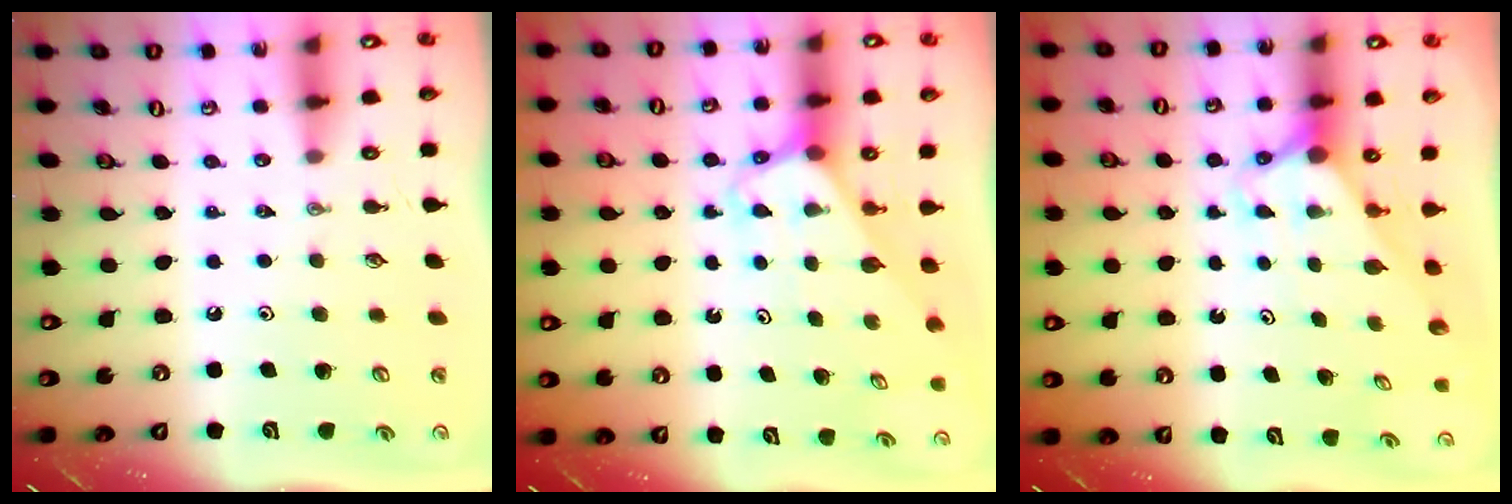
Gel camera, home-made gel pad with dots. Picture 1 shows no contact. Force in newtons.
{"total": 3.1, "press": 3.1, "slide": 0.2}
{"total": 2.7, "press": 2.7, "slide": 0.0}